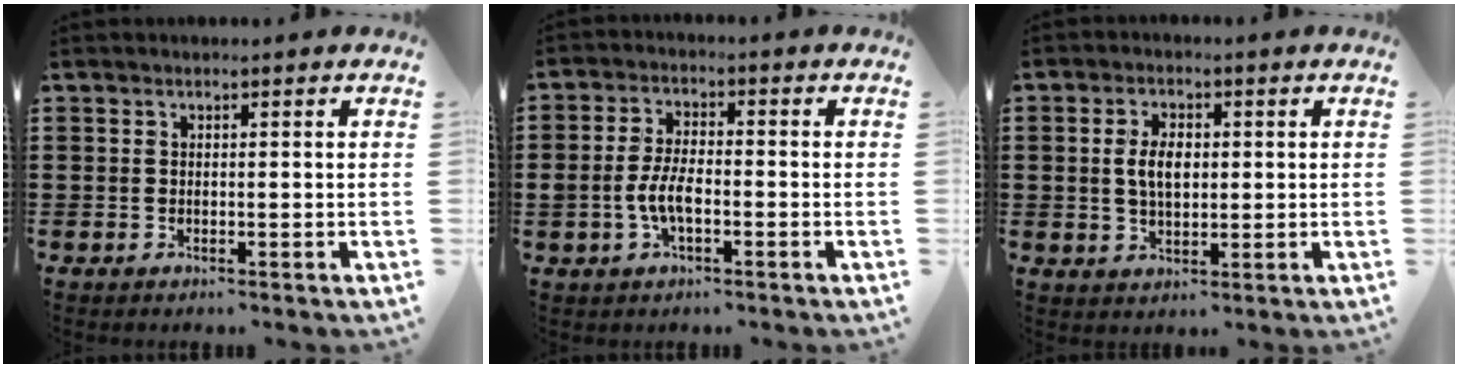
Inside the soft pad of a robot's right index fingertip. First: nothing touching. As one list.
[{"total": 5.1, "force": [-1.4, 2.3, 4.3], "torque": [-0.101, -0.001, -0.031]}, {"total": 4.7, "force": [0.3, 2.6, 3.9], "torque": [-0.078, 0.004, 0.000]}]